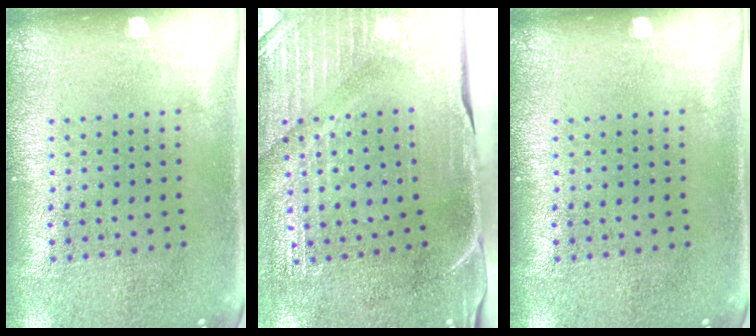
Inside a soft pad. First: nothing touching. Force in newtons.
{"total": 4.4, "press": 4.0, "slide": 1.9}
{"total": 0.0}